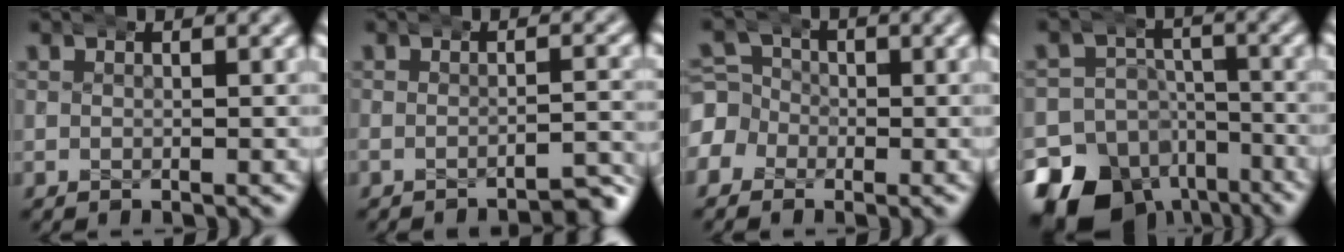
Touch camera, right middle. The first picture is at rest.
{"total": 3.6, "force": [-3.4, 0.1, 1.1], "torque": [-0.010, 0.001, -0.057]}
{"total": 7.0, "force": [-1.2, 6.7, 1.5], "torque": [-0.037, -0.013, -0.033]}
{"total": 16.4, "force": [-9.7, 11.5, 6.5], "torque": [-0.107, -0.067, -0.148]}